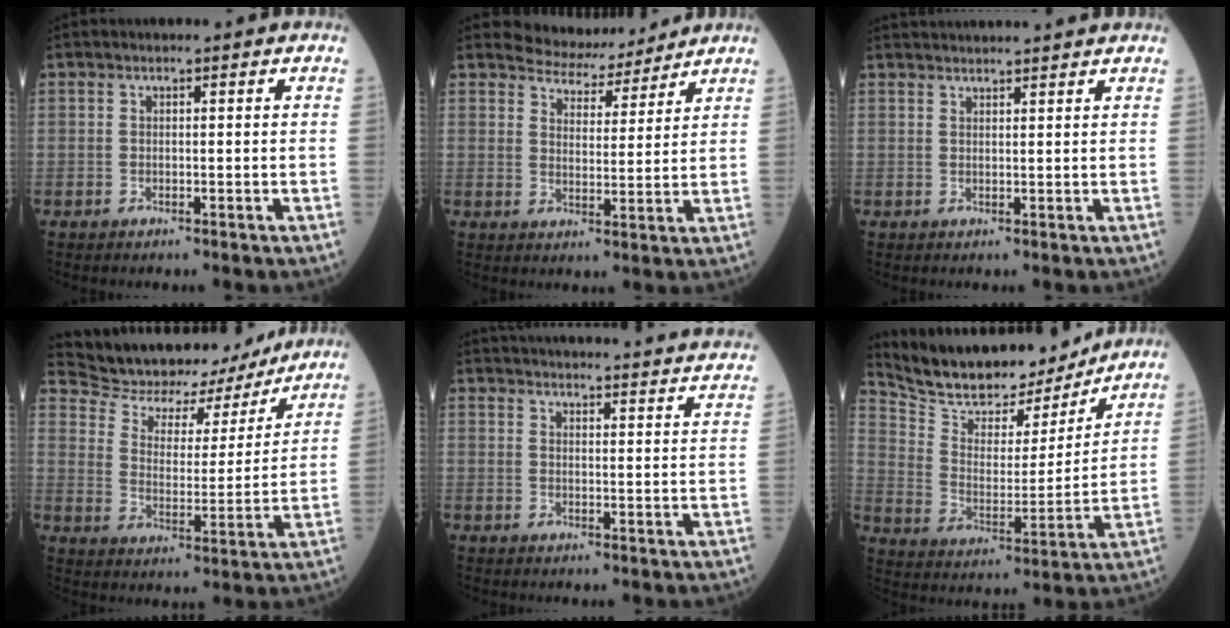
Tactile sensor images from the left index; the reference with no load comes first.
{"total": 6.8, "force": [6.6, 1.9, 0.4], "torque": [-0.014, 0.006, 0.101]}
{"total": 8.2, "force": [7.8, -0.3, 2.4], "torque": [-0.036, 0.032, 0.103]}
{"total": 17.4, "force": [16.1, 4.8, 4.4], "torque": [-0.074, 0.003, 0.237]}
{"total": 30.8, "force": [29.6, 2.0, 8.1], "torque": [-0.126, -0.052, 0.356]}
{"total": 18.0, "force": [16.2, 4.7, 6.1], "torque": [-0.117, 0.000, 0.268]}